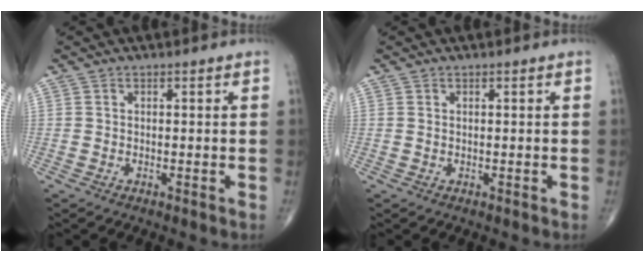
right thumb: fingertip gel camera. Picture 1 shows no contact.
{"total": 0.0}